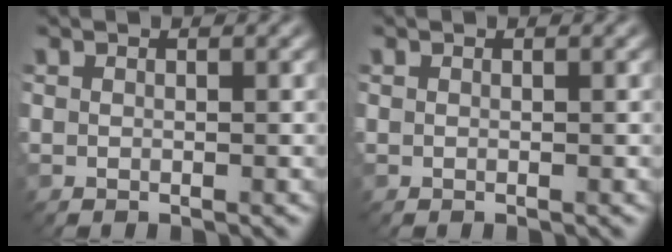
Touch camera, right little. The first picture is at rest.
{"total": 0.0}